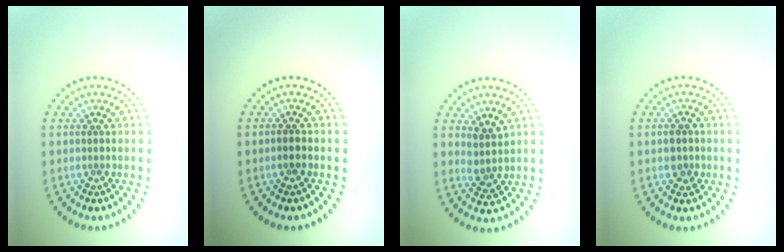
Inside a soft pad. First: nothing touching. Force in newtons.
{"total": 0.9, "press": 0.8, "slide": 0.4}
{"total": 2.0, "press": 1.5, "slide": 1.2}
{"total": 1.5, "press": 1.5, "slide": 0.1}